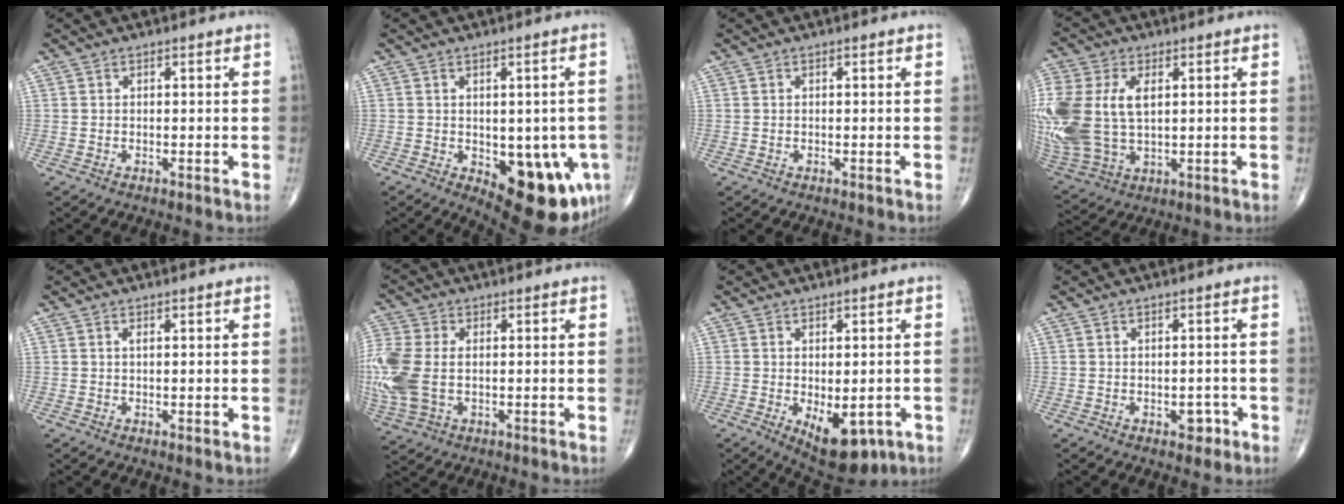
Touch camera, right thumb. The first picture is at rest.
{"total": 15.4, "force": [-5.1, 7.3, 12.5], "torque": [-0.114, -0.003, -0.046]}
{"total": 0.0}
{"total": 21.0, "force": [2.4, 13.2, 16.2], "torque": [-0.408, 0.001, 0.058]}
{"total": 1.1, "force": [0.3, 0.3, 1.0], "torque": [-0.020, -0.001, 0.004]}
{"total": 13.9, "force": [-0.6, 8.9, 10.6], "torque": [-0.293, 0.000, -0.005]}
{"total": 10.5, "force": [-3.7, 5.3, 8.2], "torque": [-0.098, -0.007, -0.038]}
{"total": 2.6, "force": [-1.1, 1.7, 1.6], "torque": [-0.008, 0.006, -0.012]}